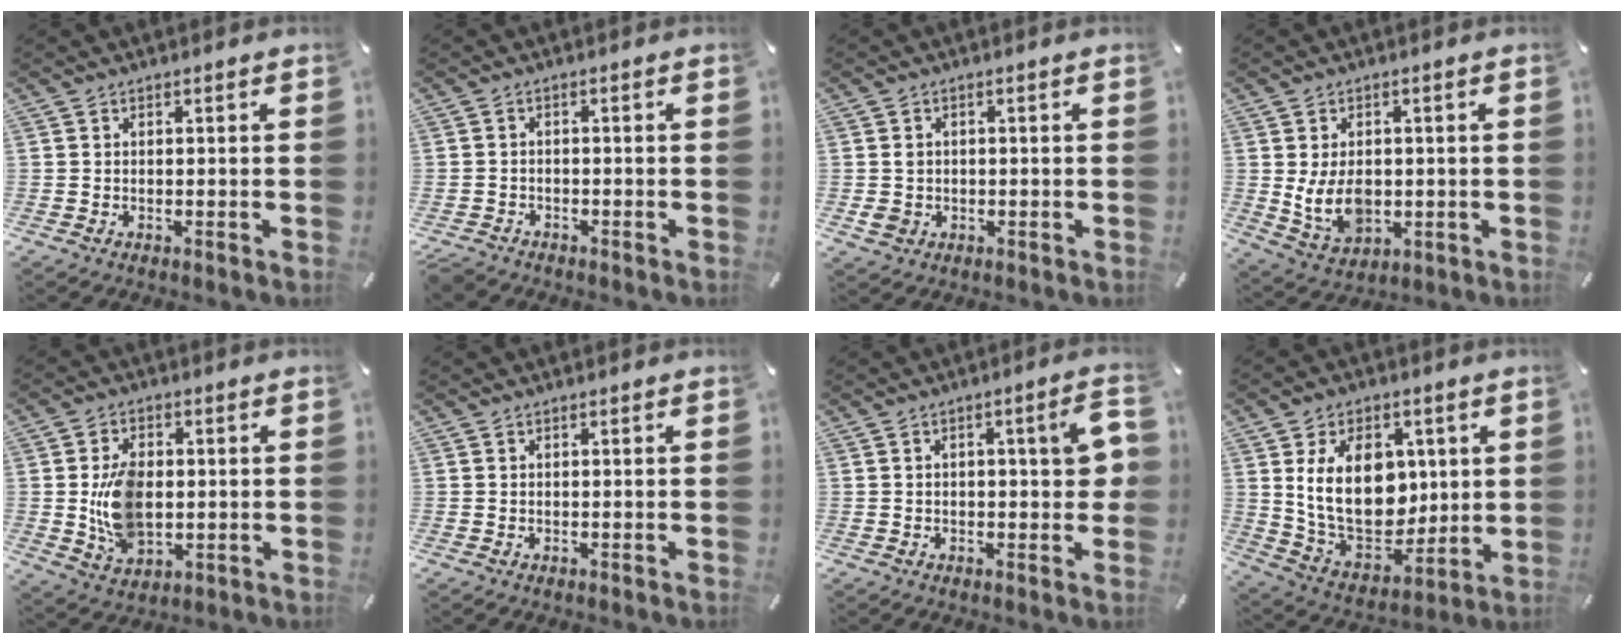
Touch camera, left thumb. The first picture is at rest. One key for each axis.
{"total": 2.2, "fx": -1.8, "fy": 1.1, "fz": 0.5, "tx": -0.016, "ty": 0.008, "tz": -0.039}
{"total": 2.3, "fx": -0.3, "fy": 2.2, "fz": 0.8, "tx": -0.022, "ty": 0.001, "tz": -0.008}
{"total": 8.4, "fx": -0.3, "fy": 6.3, "fz": 5.6, "tx": -0.117, "ty": -0.002, "tz": -0.005}
{"total": 11.5, "fx": -0.2, "fy": 8.0, "fz": 8.2, "tx": -0.170, "ty": 0.004, "tz": -0.003}
{"total": 0.0}
{"total": 7.5, "fx": 0.6, "fy": 2.8, "fz": 6.9, "tx": -0.089, "ty": -0.001, "tz": 0.007}
{"total": 18.5, "fx": 3.5, "fy": 13.4, "fz": 12.2, "tx": -0.224, "ty": -0.019, "tz": 0.067}